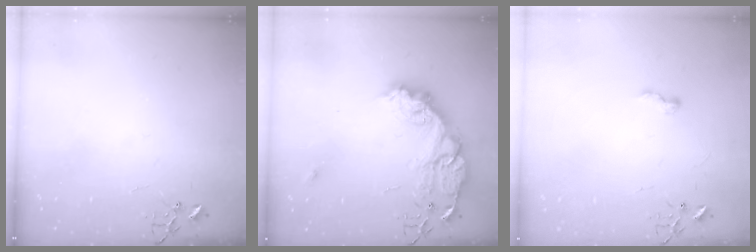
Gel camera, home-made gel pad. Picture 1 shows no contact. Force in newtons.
{"total": 18.7, "press": 18.7, "slide": 1.3}
{"total": 5.7, "press": 5.6, "slide": 0.7}